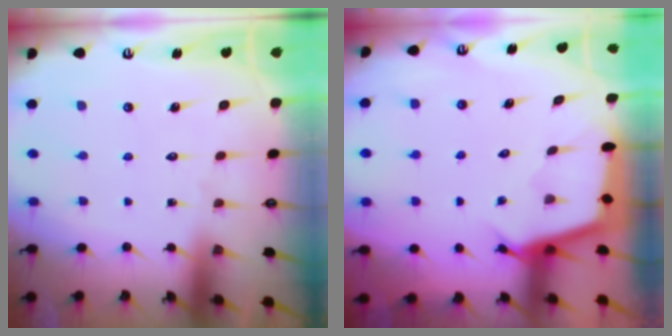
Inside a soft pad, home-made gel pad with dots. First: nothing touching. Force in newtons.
{"total": 2.8, "press": 2.8, "slide": 0.3}